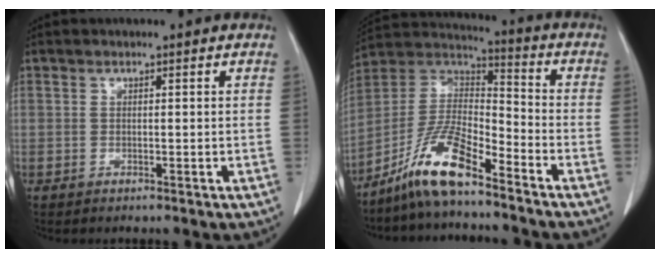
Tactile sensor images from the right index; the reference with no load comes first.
{"total": 11.4, "force": [-8.3, 1.7, 7.7], "torque": [-0.161, 0.010, -0.157]}